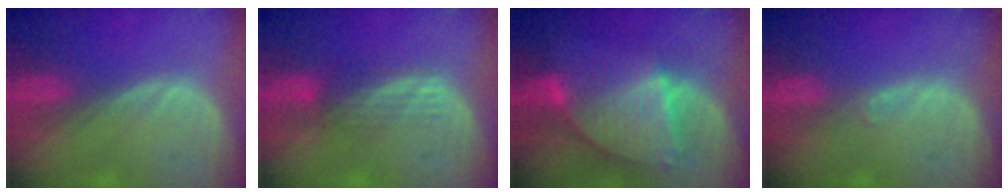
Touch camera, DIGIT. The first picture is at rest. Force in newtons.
{"total": 3.5, "press": 2.9, "slide": 1.9}
{"total": 8.6, "press": 7.4, "slide": 4.3}
{"total": 0.6, "press": 0.5, "slide": 0.4}